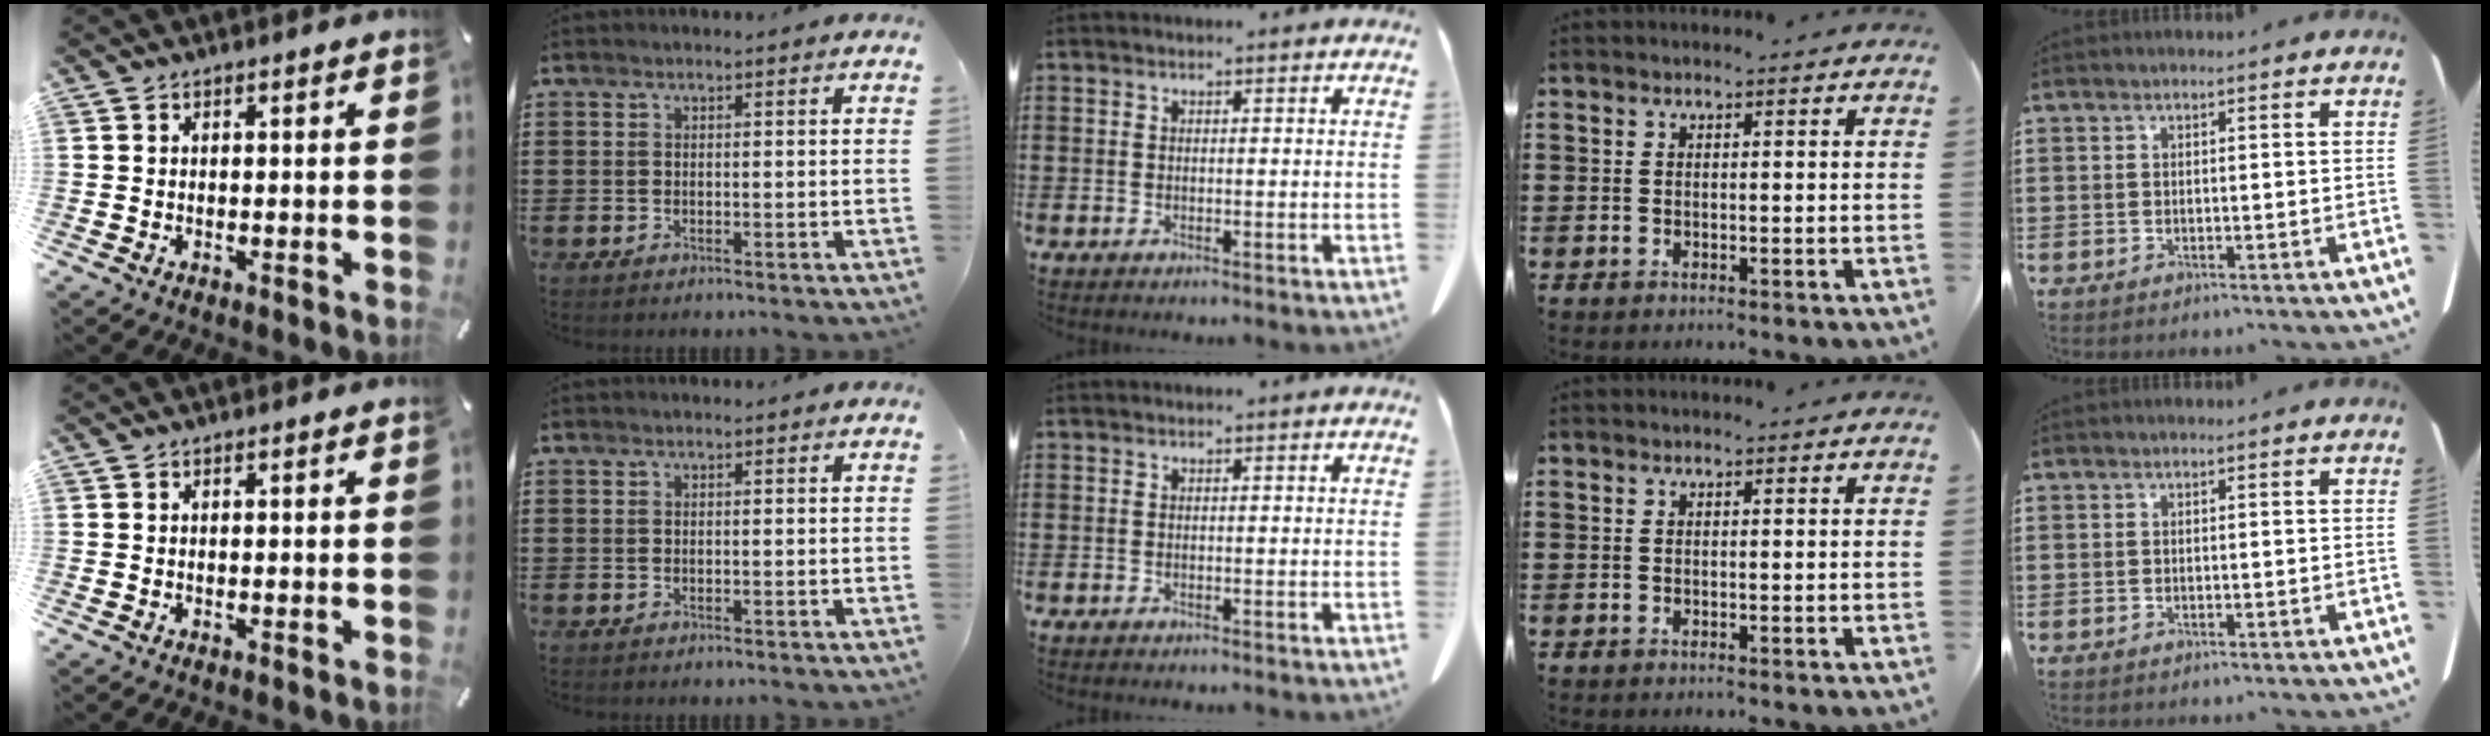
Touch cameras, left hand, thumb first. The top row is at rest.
{}